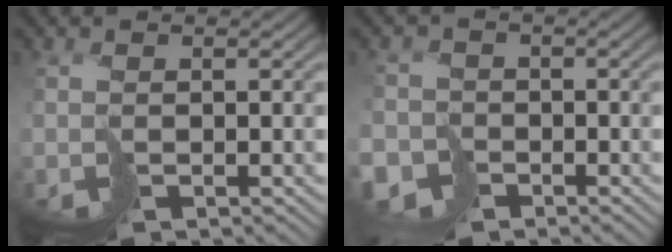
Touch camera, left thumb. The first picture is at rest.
{"total": 3.5, "force": [-3.0, 1.8, -0.2], "torque": [0.018, -0.002, -0.065]}